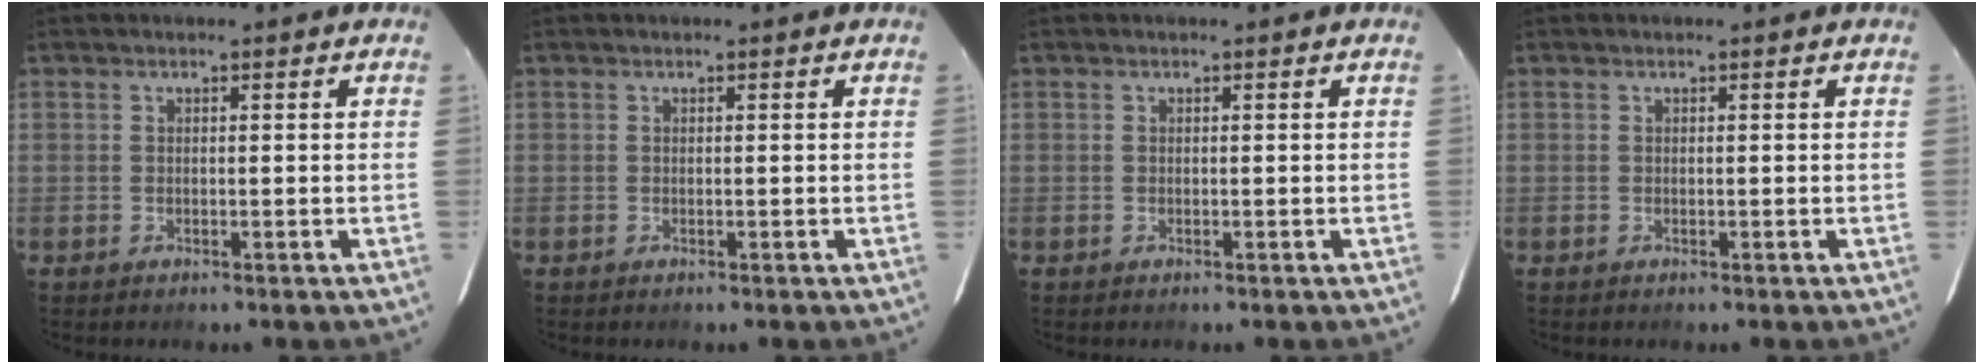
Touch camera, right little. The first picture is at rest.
{"total": 0.0}
{"total": 0.0}
{"total": 0.0}